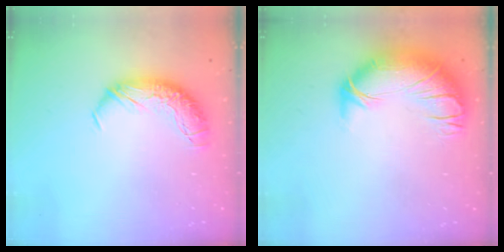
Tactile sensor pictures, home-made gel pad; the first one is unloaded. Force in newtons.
{"total": 3.7, "press": 2.0, "slide": 3.1}